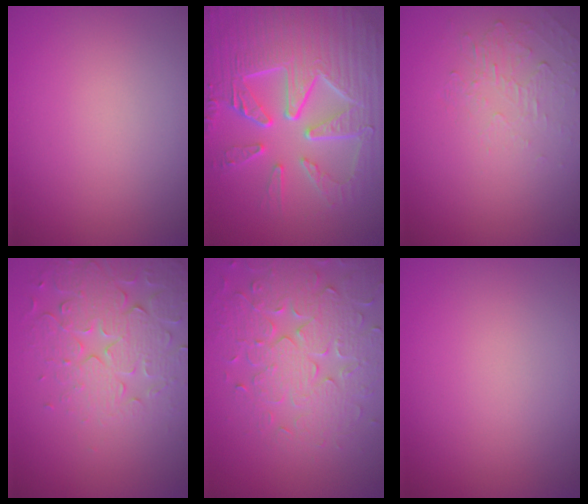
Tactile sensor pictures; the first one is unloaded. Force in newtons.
{"total": 9.7, "press": 6.5, "slide": 7.2}
{"total": 1.9, "press": 0.5, "slide": 1.9}
{"total": 4.8, "press": 4.3, "slide": 2.1}
{"total": 6.5, "press": 5.5, "slide": 3.5}
{"total": 0.0}